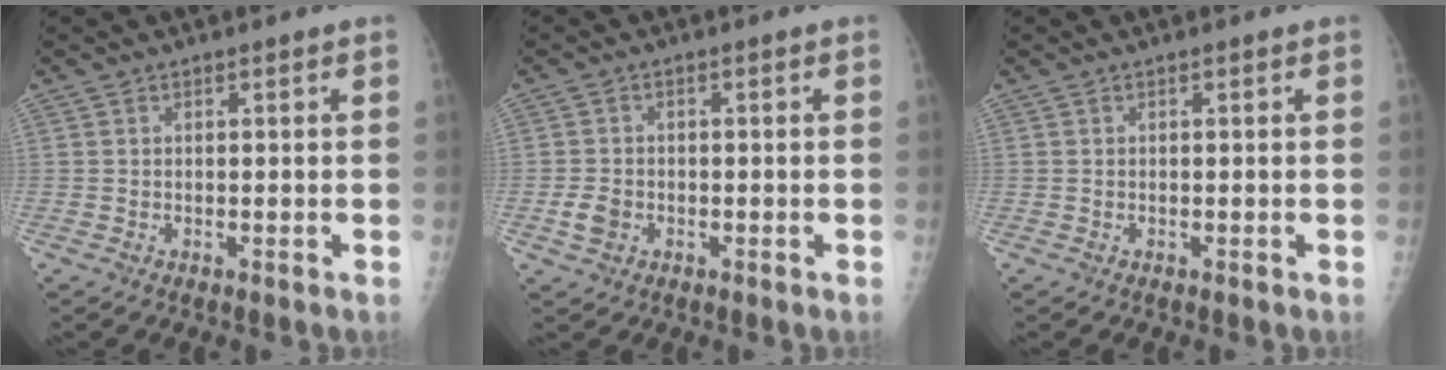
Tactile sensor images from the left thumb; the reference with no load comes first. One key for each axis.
{"total": 3.3, "fx": -1.0, "fy": 2.6, "fz": 1.8, "tx": -0.030, "ty": 0.004, "tz": -0.016}
{"total": 0.0}